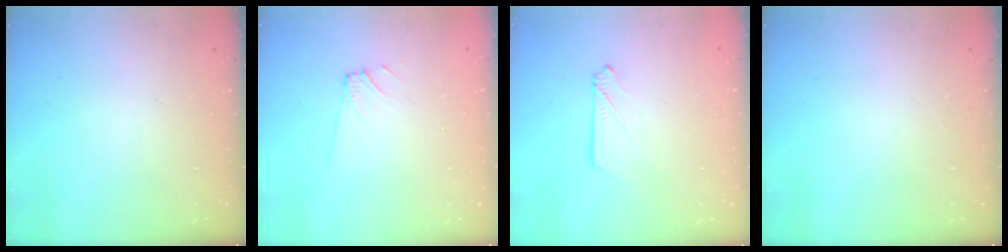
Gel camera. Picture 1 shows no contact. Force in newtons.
{"total": 5.0, "press": 5.0, "slide": 0.5}
{"total": 2.9, "press": 2.9, "slide": 0.4}
{"total": 0.0}